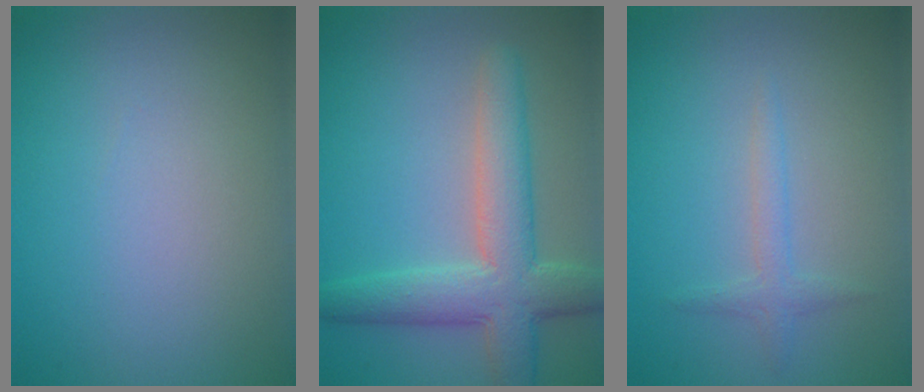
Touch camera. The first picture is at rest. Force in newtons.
{"total": 6.4, "press": 6.4, "slide": 0.3}
{"total": 1.5, "press": 1.5, "slide": 0.1}